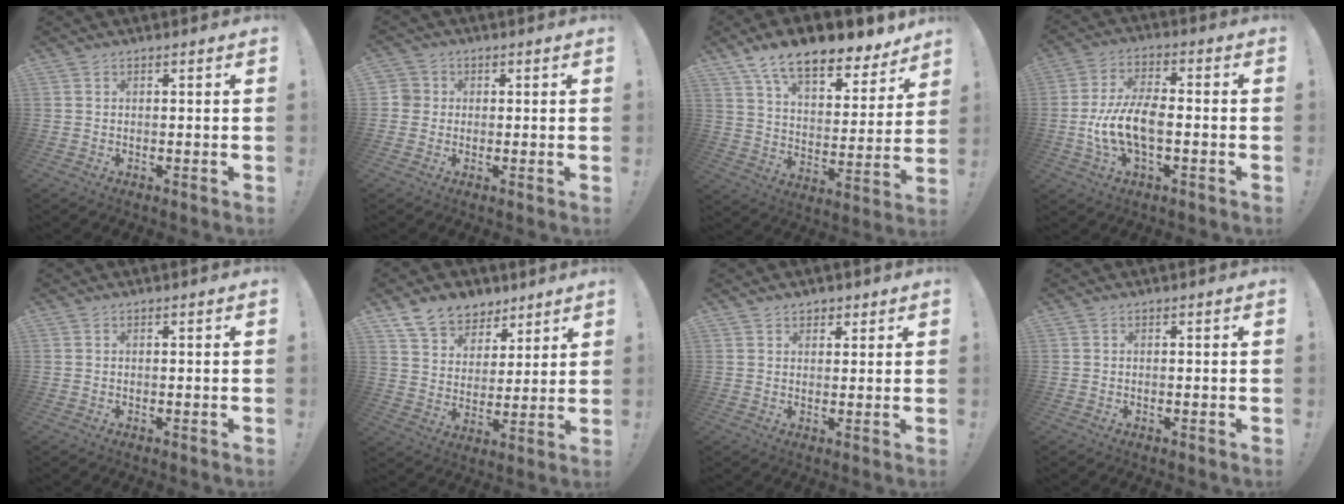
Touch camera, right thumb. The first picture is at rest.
{"total": 3.6, "force": [0.1, 3.5, 0.9], "torque": [-0.014, 0.008, 0.002]}
{"total": 16.0, "force": [11.9, 6.4, 8.5], "torque": [-0.143, -0.082, 0.208]}
{"total": 12.2, "force": [-2.4, 5.6, 10.5], "torque": [-0.220, 0.001, -0.042]}
{"total": 0.0}
{"total": 10.9, "force": [8.1, 7.0, 1.9], "torque": [-0.036, -0.058, 0.159]}
{"total": 2.8, "force": [1.8, 2.0, 0.6], "torque": [-0.002, -0.006, 0.032]}
{"total": 0.0}